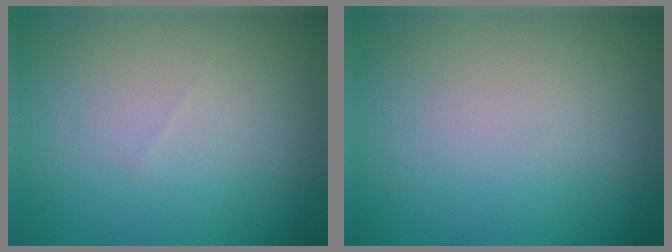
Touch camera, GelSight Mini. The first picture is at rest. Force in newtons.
{"total": 0.0}